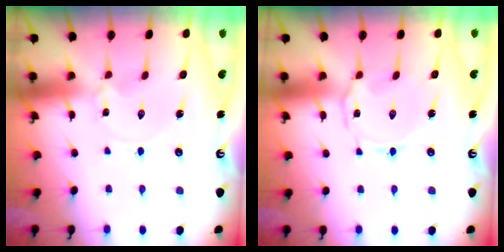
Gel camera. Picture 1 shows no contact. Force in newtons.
{"total": 2.4, "press": 2.4, "slide": 0.4}